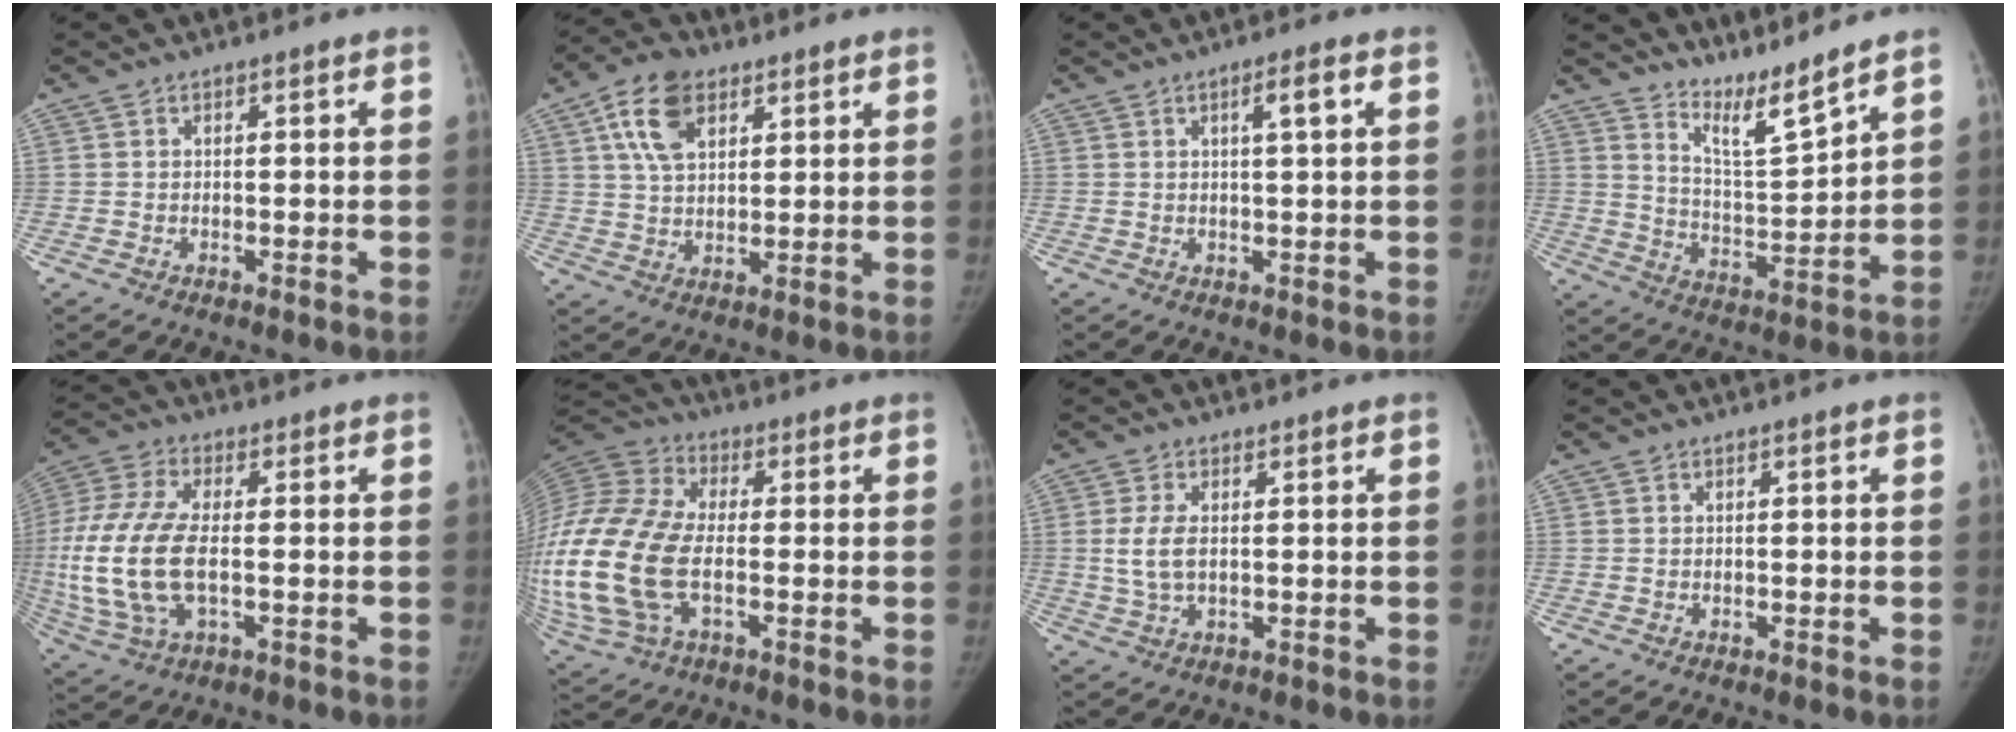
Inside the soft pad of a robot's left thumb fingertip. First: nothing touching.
{"total": 10.1, "force": [4.6, 6.1, 6.7], "torque": [-0.104, -0.005, 0.080]}
{"total": 3.5, "force": [1.1, 0.3, 3.3], "torque": [-0.054, 0.001, 0.018]}
{"total": 8.4, "force": [7.7, -0.3, 3.3], "torque": [-0.058, -0.076, 0.149]}
{"total": 18.8, "force": [-1.7, 9.6, 16.1], "torque": [-0.384, -0.004, -0.024]}
{"total": 27.5, "force": [-4.2, 16.2, 21.9], "torque": [-0.562, -0.008, -0.072]}
{"total": 4.9, "force": [0.5, 2.5, 4.1], "torque": [-0.094, -0.004, 0.011]}
{"total": 0.0}